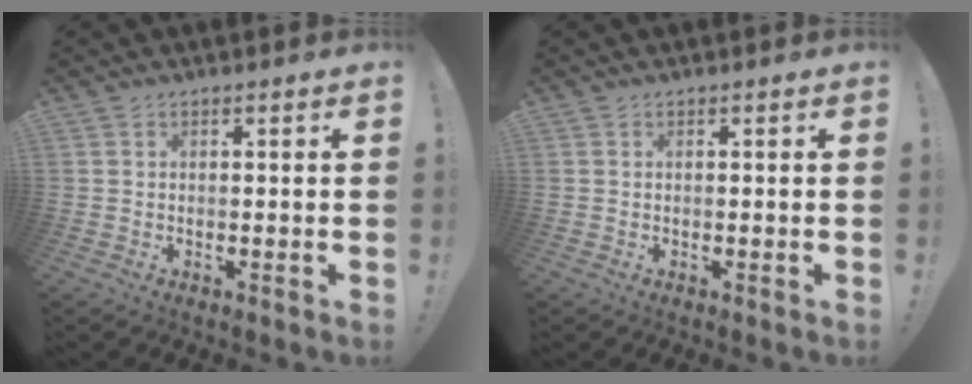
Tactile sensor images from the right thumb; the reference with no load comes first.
{"total": 0.0}